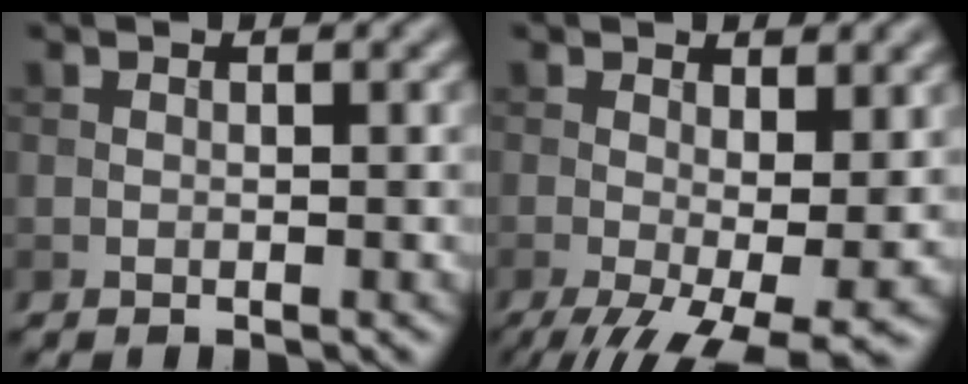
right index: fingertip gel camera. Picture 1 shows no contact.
{"total": 8.4, "force": [-2.5, 2.9, 7.5], "torque": [-0.130, -0.026, -0.028]}